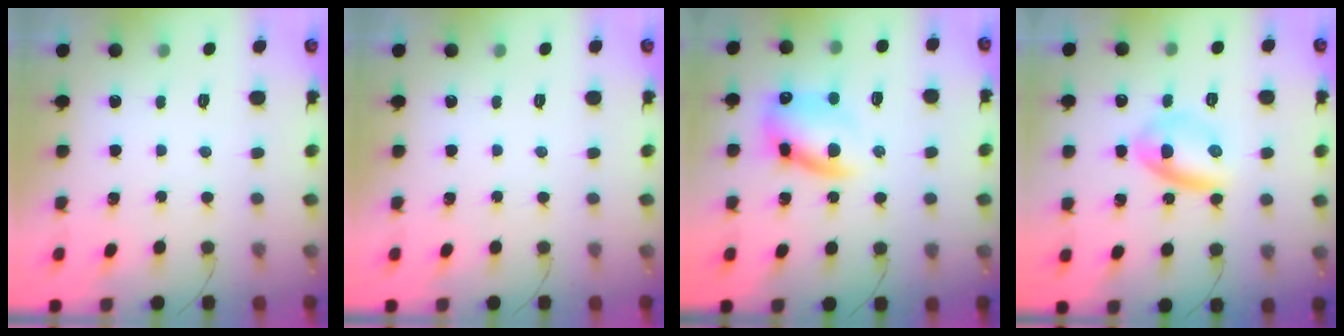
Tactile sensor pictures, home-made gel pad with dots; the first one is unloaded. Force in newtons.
{"total": 0.0}
{"total": 12.3, "press": 12.0, "slide": 2.3}
{"total": 7.1, "press": 7.0, "slide": 1.3}